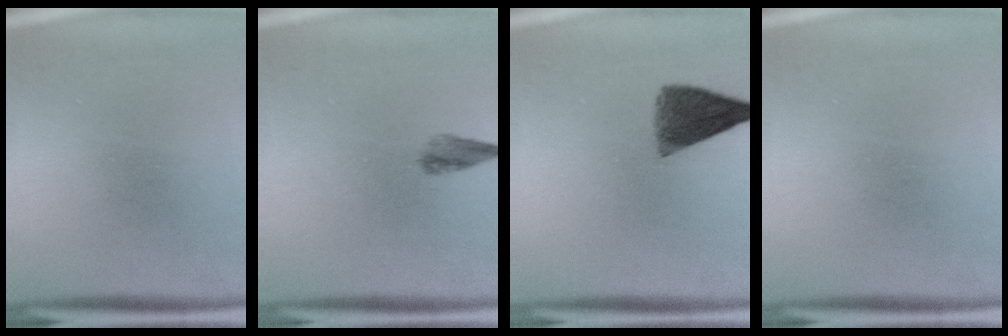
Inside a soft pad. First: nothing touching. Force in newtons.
{"total": 2.0}
{"total": 7.6}
{"total": 0.0}